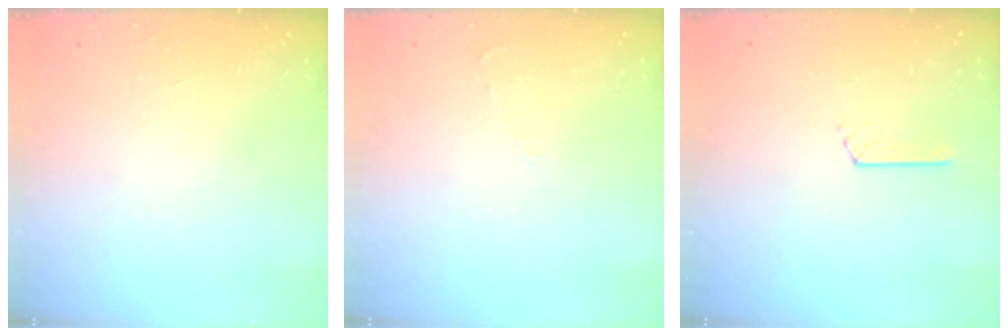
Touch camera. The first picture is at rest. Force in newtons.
{"total": 2.5, "press": 2.5, "slide": 0.4}
{"total": 2.6, "press": 2.6, "slide": 0.3}